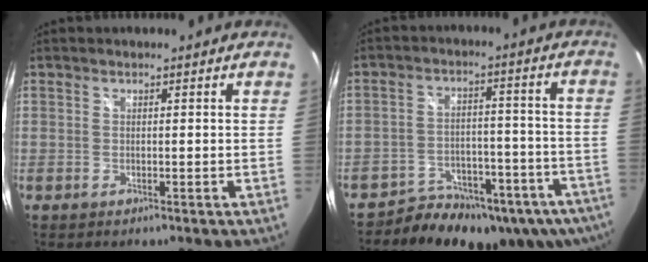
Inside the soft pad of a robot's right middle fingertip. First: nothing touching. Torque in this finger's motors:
{"motor_torque": [0.25, -0.77, 0.08, 0.02]}